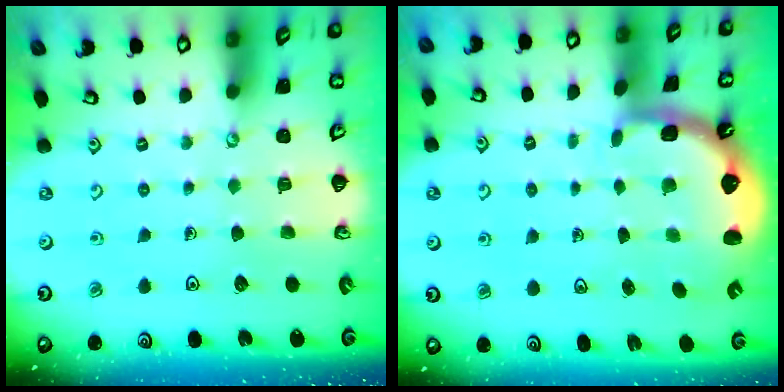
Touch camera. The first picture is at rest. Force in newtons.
{"total": 2.5, "press": 1.2, "slide": 2.2}